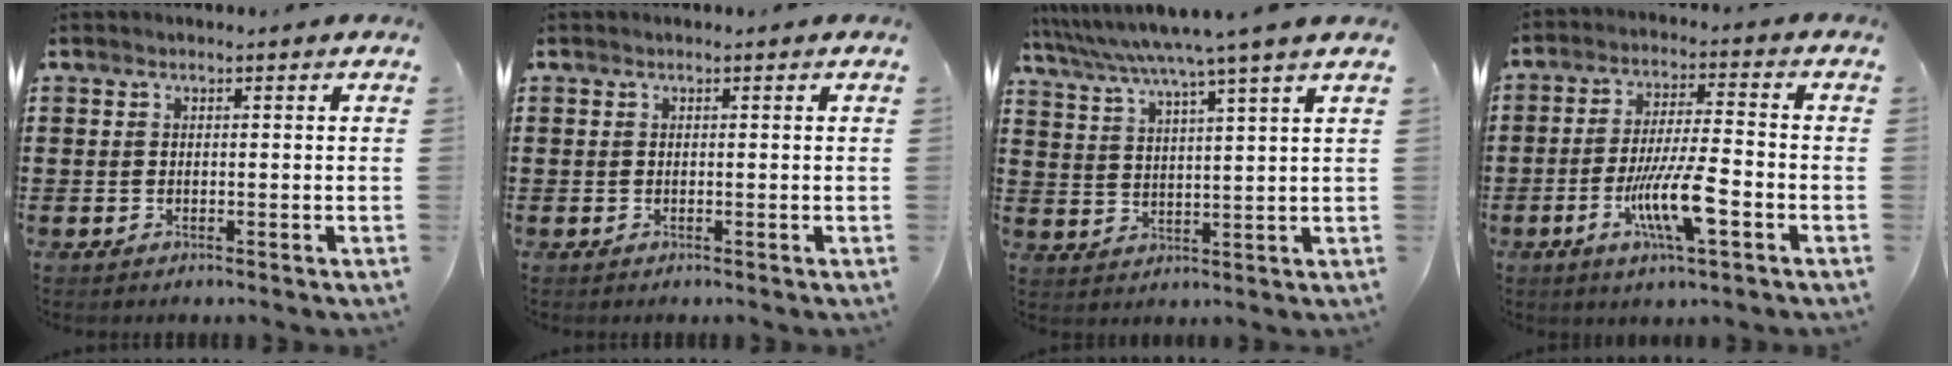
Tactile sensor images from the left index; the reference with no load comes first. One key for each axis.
{"total": 0.0}
{"total": 6.2, "fx": 5.2, "fy": -1.2, "fz": 3.2, "tx": -0.080, "ty": -0.034, "tz": 0.084}
{"total": 9.8, "fx": -3.6, "fy": 1.9, "fz": 8.9, "tx": -0.174, "ty": -0.008, "tz": -0.069}